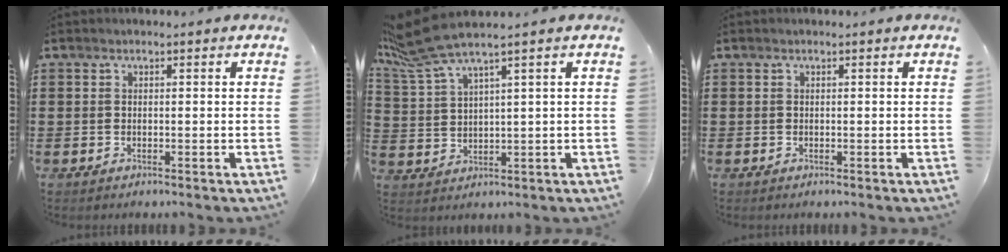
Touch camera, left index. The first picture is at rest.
{"total": 7.2, "force": [5.2, 0.8, 4.9], "torque": [-0.135, -0.020, 0.088]}
{"total": 0.0}